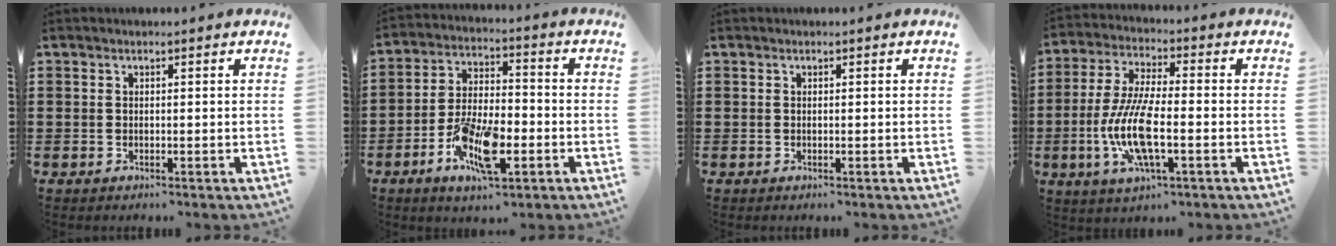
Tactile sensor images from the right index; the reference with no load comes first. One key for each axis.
{"total": 11.3, "fx": -4.7, "fy": 4.5, "fz": 9.2, "tx": -0.190, "ty": 0.002, "tz": -0.082}
{"total": 0.0}
{"total": 10.8, "fx": -3.1, "fy": 3.3, "fz": 9.8, "tx": -0.220, "ty": -0.014, "tz": -0.063}